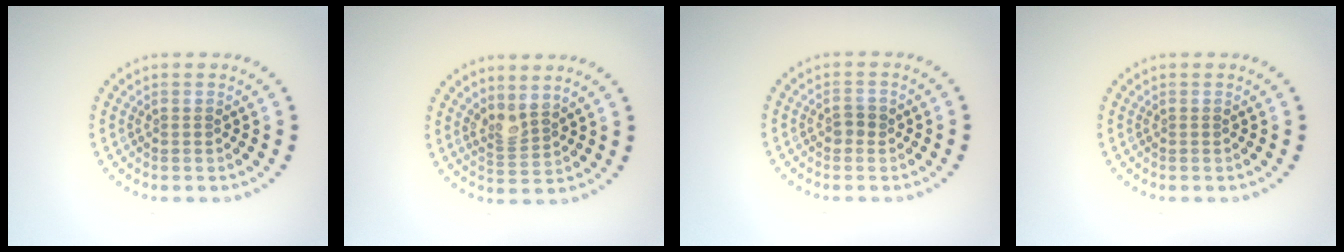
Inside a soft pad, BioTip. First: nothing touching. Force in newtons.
{"total": 2.0, "press": 1.5, "slide": 1.4}
{"total": 1.2, "press": 1.2, "slide": 0.3}
{"total": 0.0}